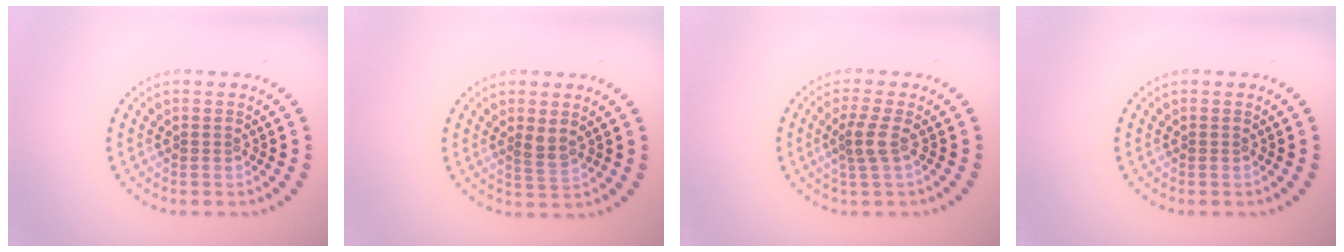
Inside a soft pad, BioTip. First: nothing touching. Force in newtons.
{"total": 1.7, "press": 1.5, "slide": 0.8}
{"total": 2.1, "press": 1.6, "slide": 1.3}
{"total": 0.0}